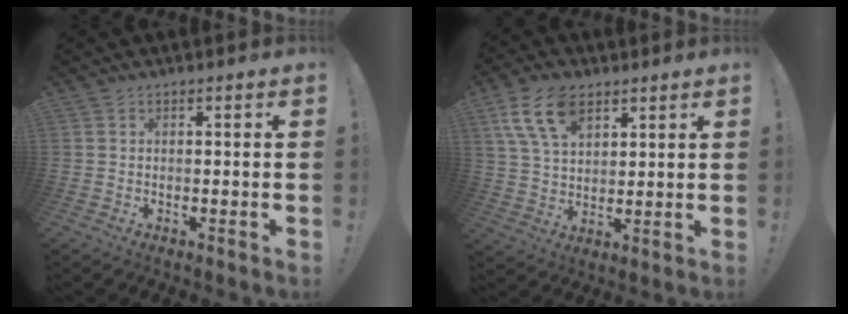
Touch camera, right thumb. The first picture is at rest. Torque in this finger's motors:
{"motor_torque": [1.18, 1.86, 0.55, -0.26, 0.36]}